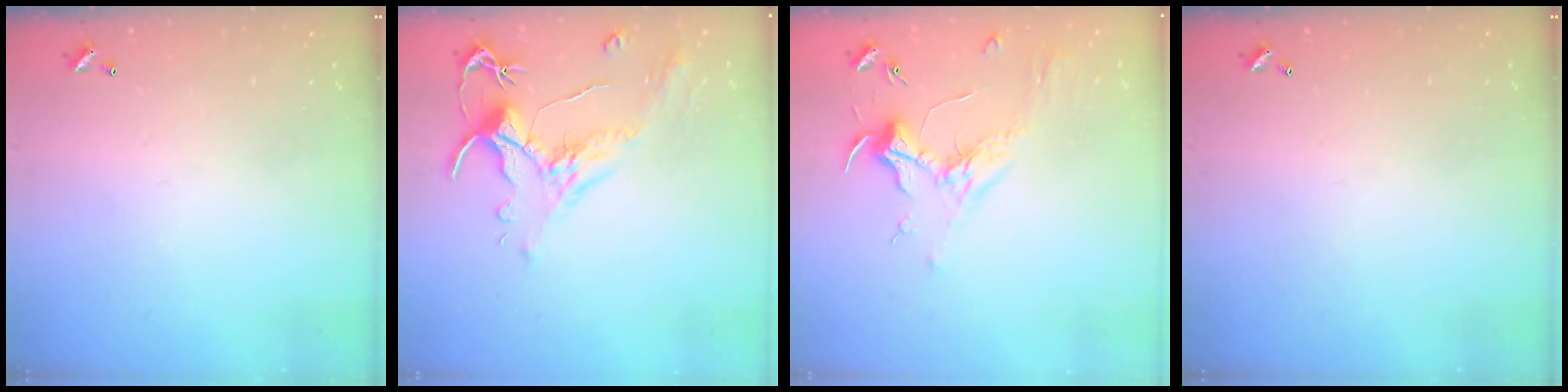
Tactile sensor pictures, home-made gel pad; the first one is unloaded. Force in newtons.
{"total": 1.5, "press": 1.0, "slide": 1.1}
{"total": 1.8, "press": 1.6, "slide": 0.7}
{"total": 0.0}